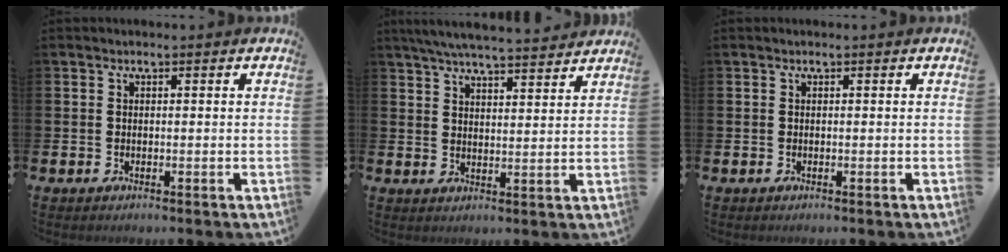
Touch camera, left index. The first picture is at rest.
{"total": 6.0, "force": [5.8, 0.2, 1.5], "torque": [-0.040, -0.029, 0.103]}
{"total": 0.0}